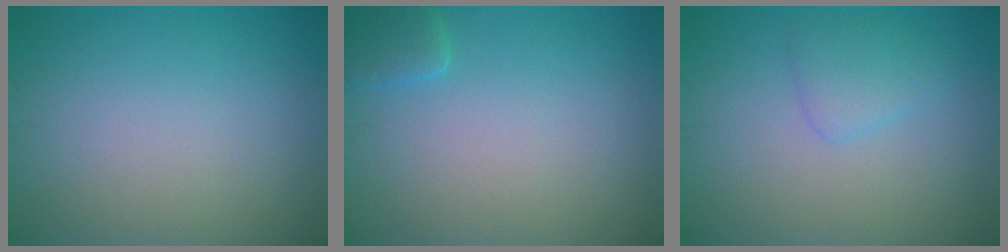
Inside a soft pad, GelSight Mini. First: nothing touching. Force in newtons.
{"total": 1.6, "press": 1.6, "slide": 0.2}
{"total": 1.8, "press": 1.8, "slide": 0.1}